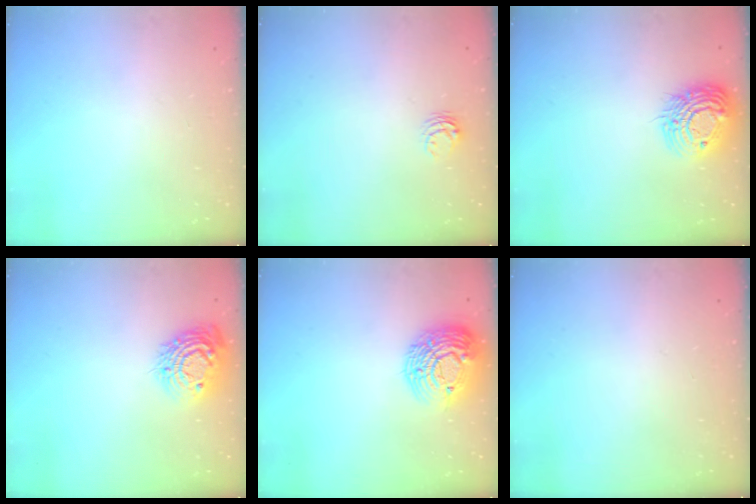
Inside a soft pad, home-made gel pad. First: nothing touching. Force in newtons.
{"total": 3.5, "press": 3.5, "slide": 0.5}
{"total": 15.3, "press": 15.2, "slide": 1.3}
{"total": 13.2, "press": 13.2, "slide": 0.8}
{"total": 16.1, "press": 16.0, "slide": 1.1}
{"total": 0.0}